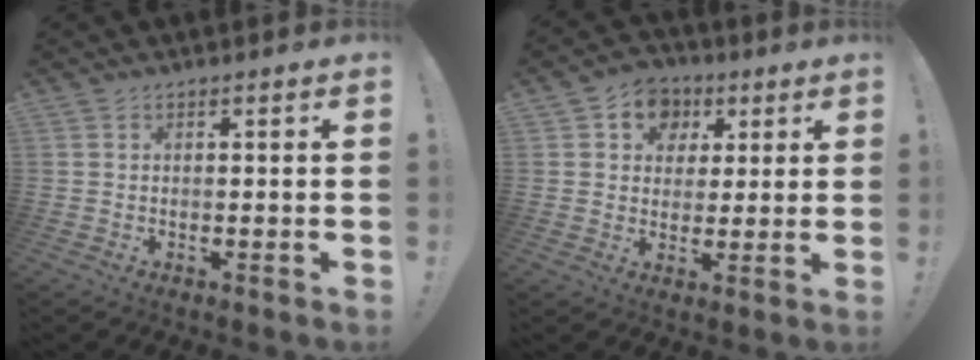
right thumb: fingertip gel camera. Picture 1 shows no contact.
{"total": 8.7, "force": [2.6, 7.8, 2.8], "torque": [-0.037, -0.007, 0.054]}